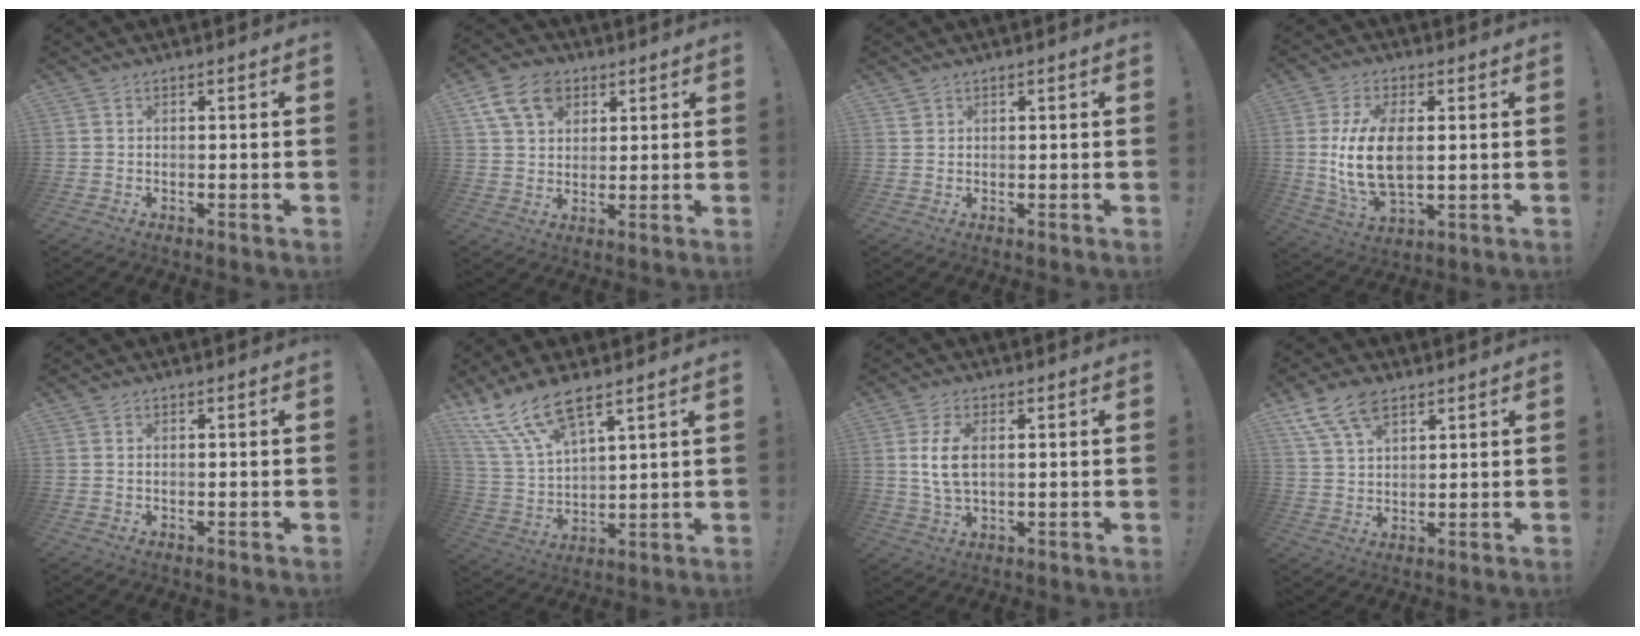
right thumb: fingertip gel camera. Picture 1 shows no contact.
{"total": 11.9, "force": [5.8, 8.6, 5.9], "torque": [-0.094, -0.016, 0.113]}
{"total": 1.2, "force": [0.9, 0.7, 0.3], "torque": [0.001, -0.003, 0.017]}
{"total": 14.9, "force": [0.8, 8.3, 12.3], "torque": [-0.226, -0.011, 0.015]}
{"total": 0.0}
{"total": 14.3, "force": [10.5, 4.8, 8.4], "torque": [-0.176, -0.053, 0.197]}
{"total": 8.1, "force": [1.2, 4.3, 6.7], "torque": [-0.121, -0.007, 0.019]}
{"total": 10.2, "force": [6.3, 5.4, 5.9], "torque": [-0.113, -0.016, 0.121]}